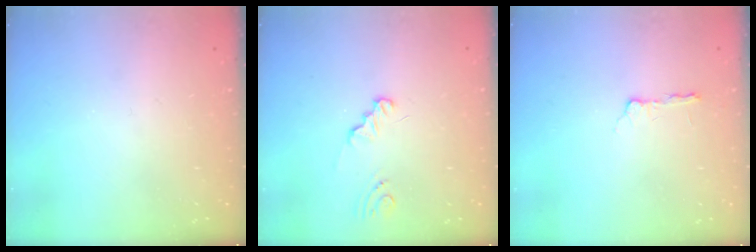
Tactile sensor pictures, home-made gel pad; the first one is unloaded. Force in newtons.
{"total": 1.5, "press": 1.4, "slide": 0.1}
{"total": 2.2, "press": 2.1, "slide": 0.4}